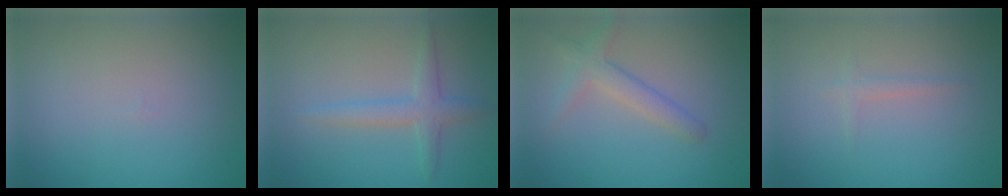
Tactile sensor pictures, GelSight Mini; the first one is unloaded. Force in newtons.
{"total": 2.5, "press": 2.5, "slide": 0.0}
{"total": 2.6, "press": 2.5, "slide": 0.1}
{"total": 0.9, "press": 0.9, "slide": 0.1}